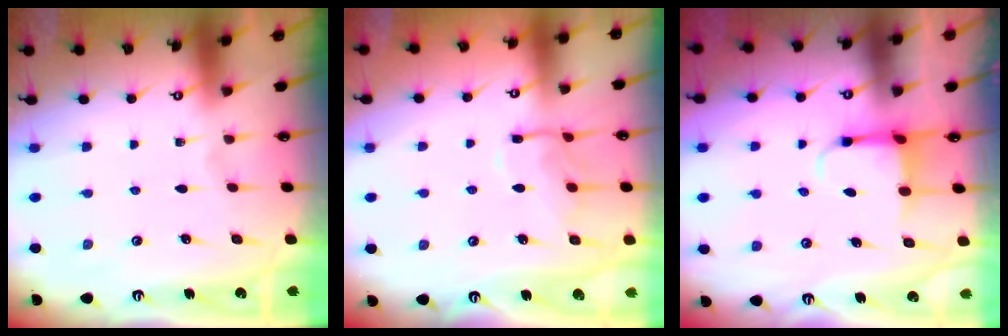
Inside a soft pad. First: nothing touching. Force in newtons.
{"total": 9.8, "press": 9.8, "slide": 0.6}
{"total": 4.0, "press": 3.8, "slide": 1.2}